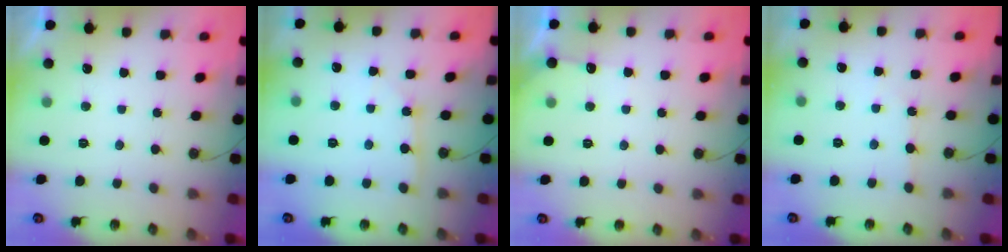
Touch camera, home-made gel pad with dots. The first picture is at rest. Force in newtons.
{"total": 2.8, "press": 2.8, "slide": 0.3}
{"total": 2.9, "press": 2.8, "slide": 0.4}
{"total": 1.9, "press": 1.8, "slide": 0.3}